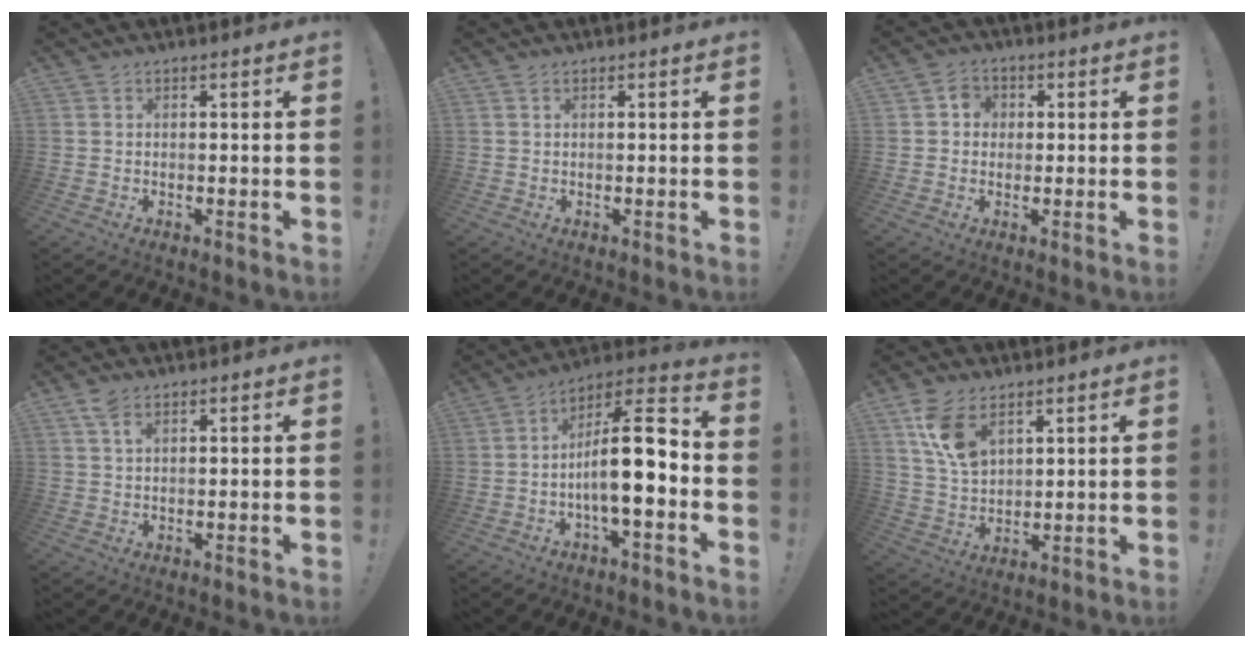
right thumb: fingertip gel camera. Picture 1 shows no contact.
{"total": 0.8, "force": [0.4, 0.1, 0.7], "torque": [-0.010, -0.001, 0.006]}
{"total": 4.4, "force": [0.3, 4.1, 1.7], "torque": [-0.030, 0.010, 0.006]}
{"total": 3.4, "force": [2.0, 1.2, 2.4], "torque": [-0.047, -0.003, 0.035]}
{"total": 16.1, "force": [-2.7, 5.3, 14.9], "torque": [-0.232, 0.014, -0.045]}
{"total": 10.7, "force": [6.0, 6.1, 6.3], "torque": [-0.112, -0.017, 0.117]}